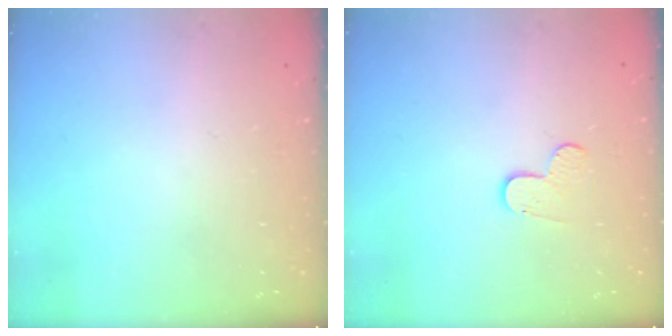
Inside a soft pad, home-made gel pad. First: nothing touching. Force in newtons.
{"total": 3.4, "press": 3.4, "slide": 0.3}